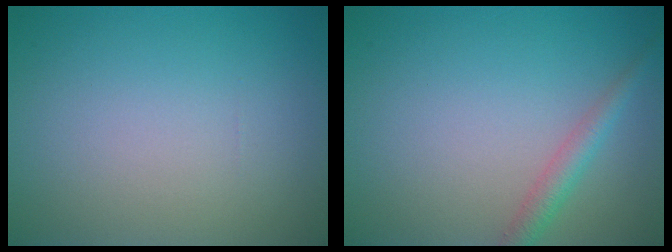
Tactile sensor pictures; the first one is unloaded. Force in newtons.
{"total": 2.1, "press": 2.1, "slide": 0.0}